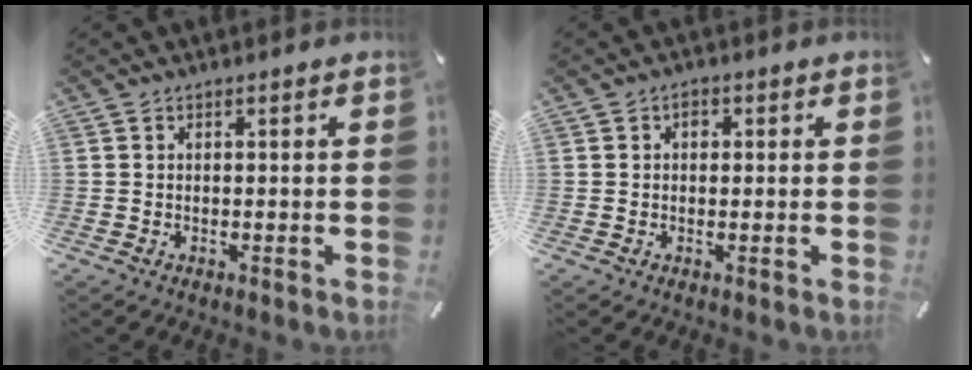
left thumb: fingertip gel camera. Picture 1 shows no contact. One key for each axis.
{"total": 1.6, "fx": 0.2, "fy": 1.3, "fz": 0.9, "tx": -0.011, "ty": 0.005, "tz": 0.001}